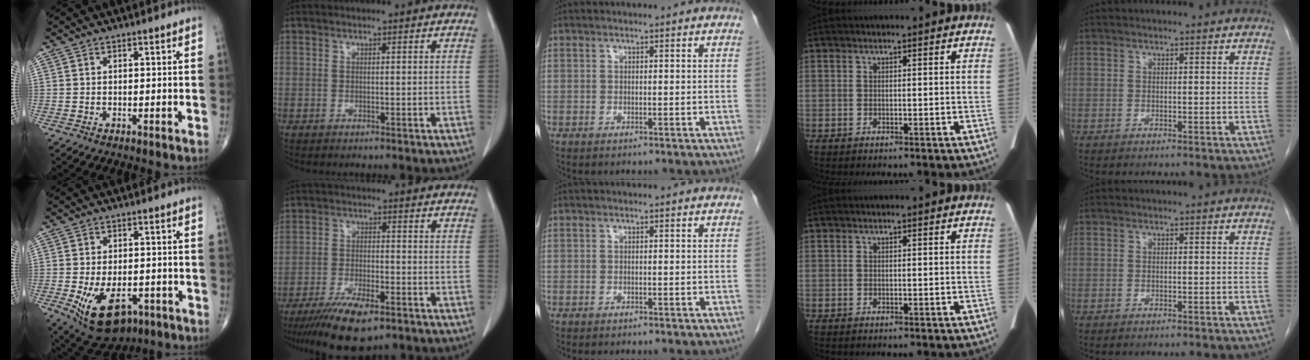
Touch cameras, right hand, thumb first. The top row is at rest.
{"thumb": {"total": 12.8, "force": [-5.4, 7.3, 9.0], "torque": [-0.141, 0.007, -0.069]}, "index": {"total": 9.8, "force": [-6.8, 2.7, 6.5], "torque": [-0.112, -0.017, -0.112]}}